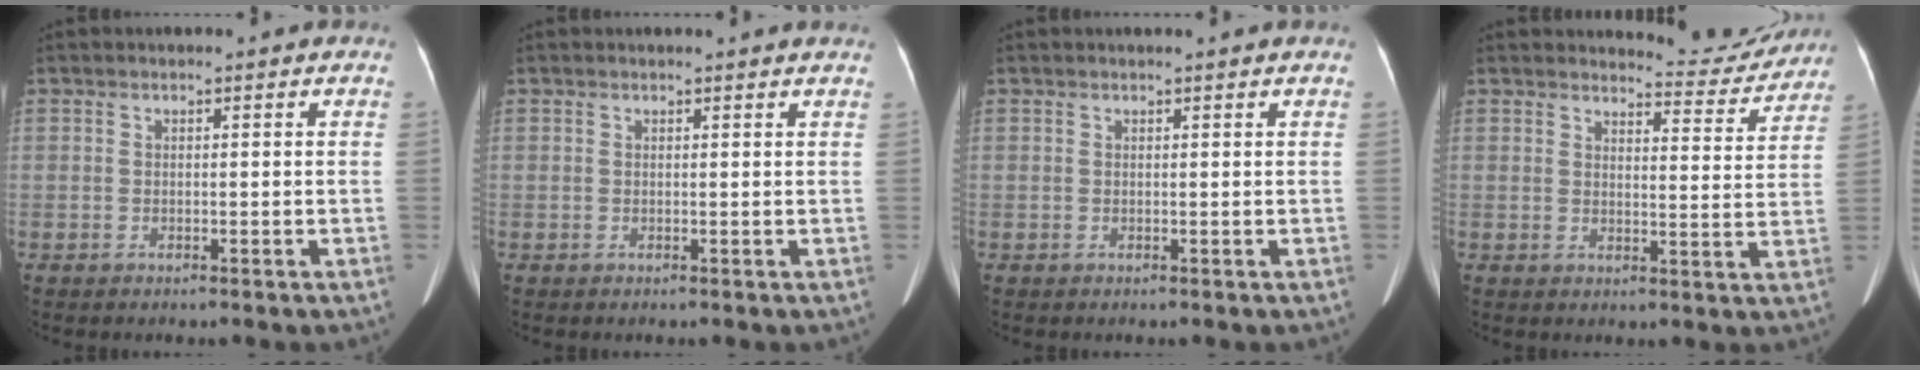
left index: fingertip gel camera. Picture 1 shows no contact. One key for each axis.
{"total": 3.3, "fx": 3.2, "fy": -0.2, "fz": 0.9, "tx": -0.010, "ty": -0.012, "tz": 0.021}
{"total": 1.9, "fx": 1.7, "fy": -0.3, "fz": 0.7, "tx": -0.008, "ty": -0.008, "tz": 0.016}
{"total": 7.4, "fx": 7.4, "fy": 1.0, "fz": -0.1, "tx": 0.011, "ty": -0.041, "tz": 0.079}